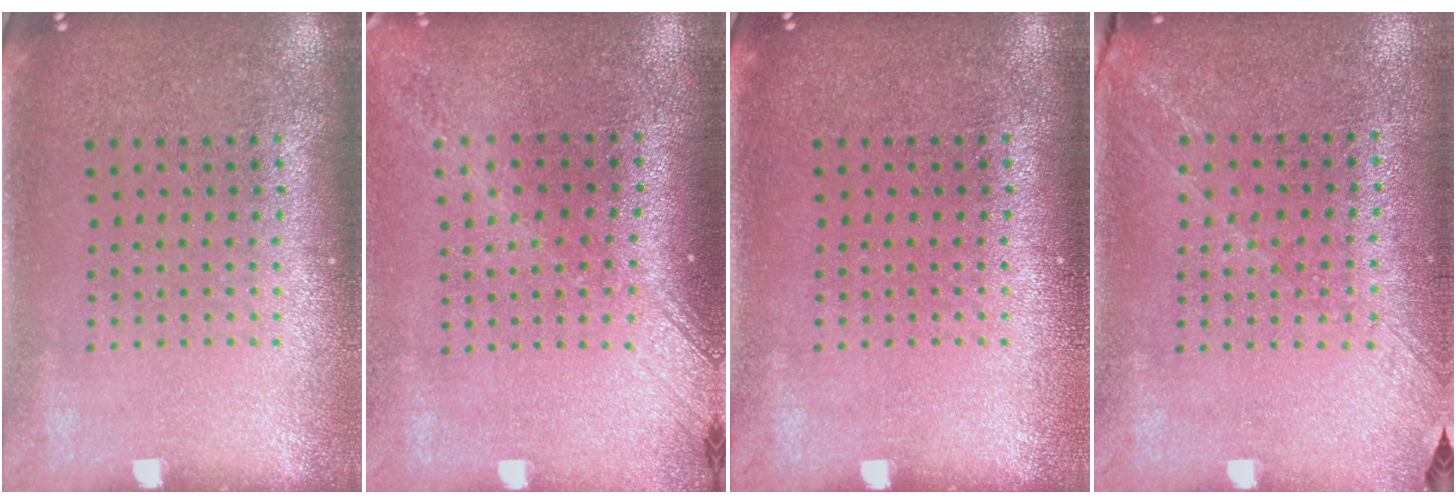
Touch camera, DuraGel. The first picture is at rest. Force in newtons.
{"total": 1.8, "press": 1.4, "slide": 1.2}
{"total": 0.0}
{"total": 1.2, "press": 1.0, "slide": 0.7}